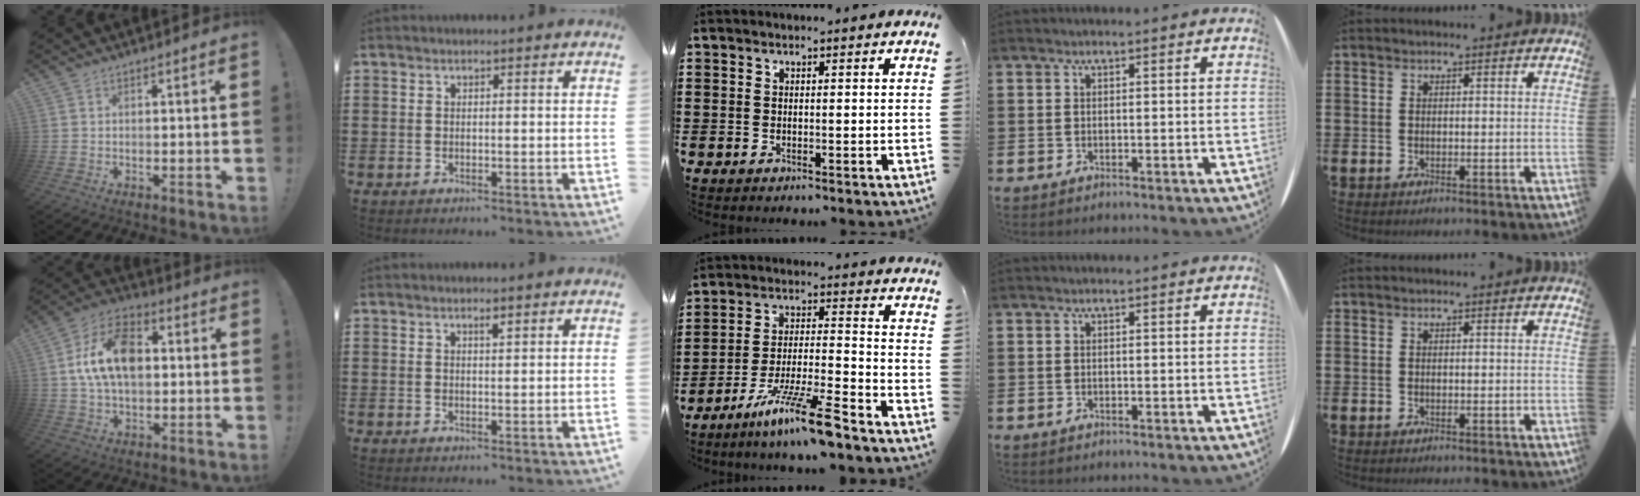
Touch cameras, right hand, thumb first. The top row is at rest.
{"thumb": {"total": 15.4, "force": [1.9, 10.0, 11.5], "torque": [-0.194, 0.010, 0.034]}, "index": {"total": 1.0, "force": [0.7, 0.2, 0.7], "torque": [-0.015, 0.000, 0.012]}, "middle": {"total": 11.2, "force": [-8.4, 0.6, 7.3], "torque": [-0.133, 0.009, -0.160]}}